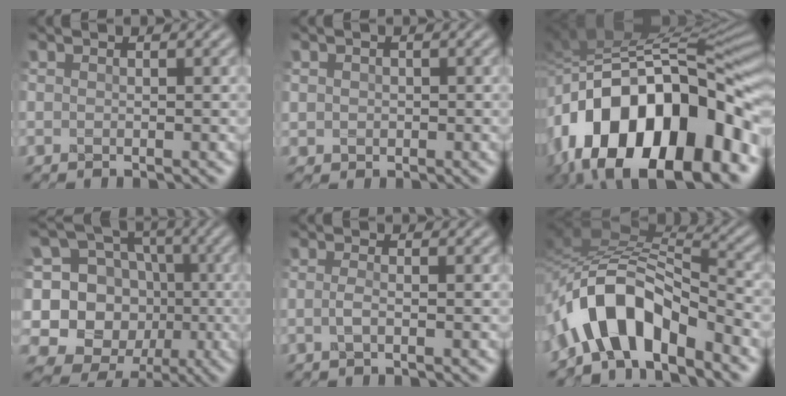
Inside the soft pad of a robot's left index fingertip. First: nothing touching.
{"total": 1.5, "force": [0.4, 1.4, 0.1], "torque": [0.018, 0.002, -0.004]}
{"total": 17.9, "force": [-5.9, 10.1, 13.5], "torque": [-0.224, 0.012, -0.095]}
{"total": 16.4, "force": [0.0, 15.4, 5.7], "torque": [-0.152, 0.031, -0.012]}
{"total": 0.8, "force": [-0.1, 0.1, 0.8], "torque": [-0.020, 0.002, -0.006]}
{"total": 8.4, "force": [-4.6, 3.8, 5.9], "torque": [-0.096, 0.013, -0.090]}